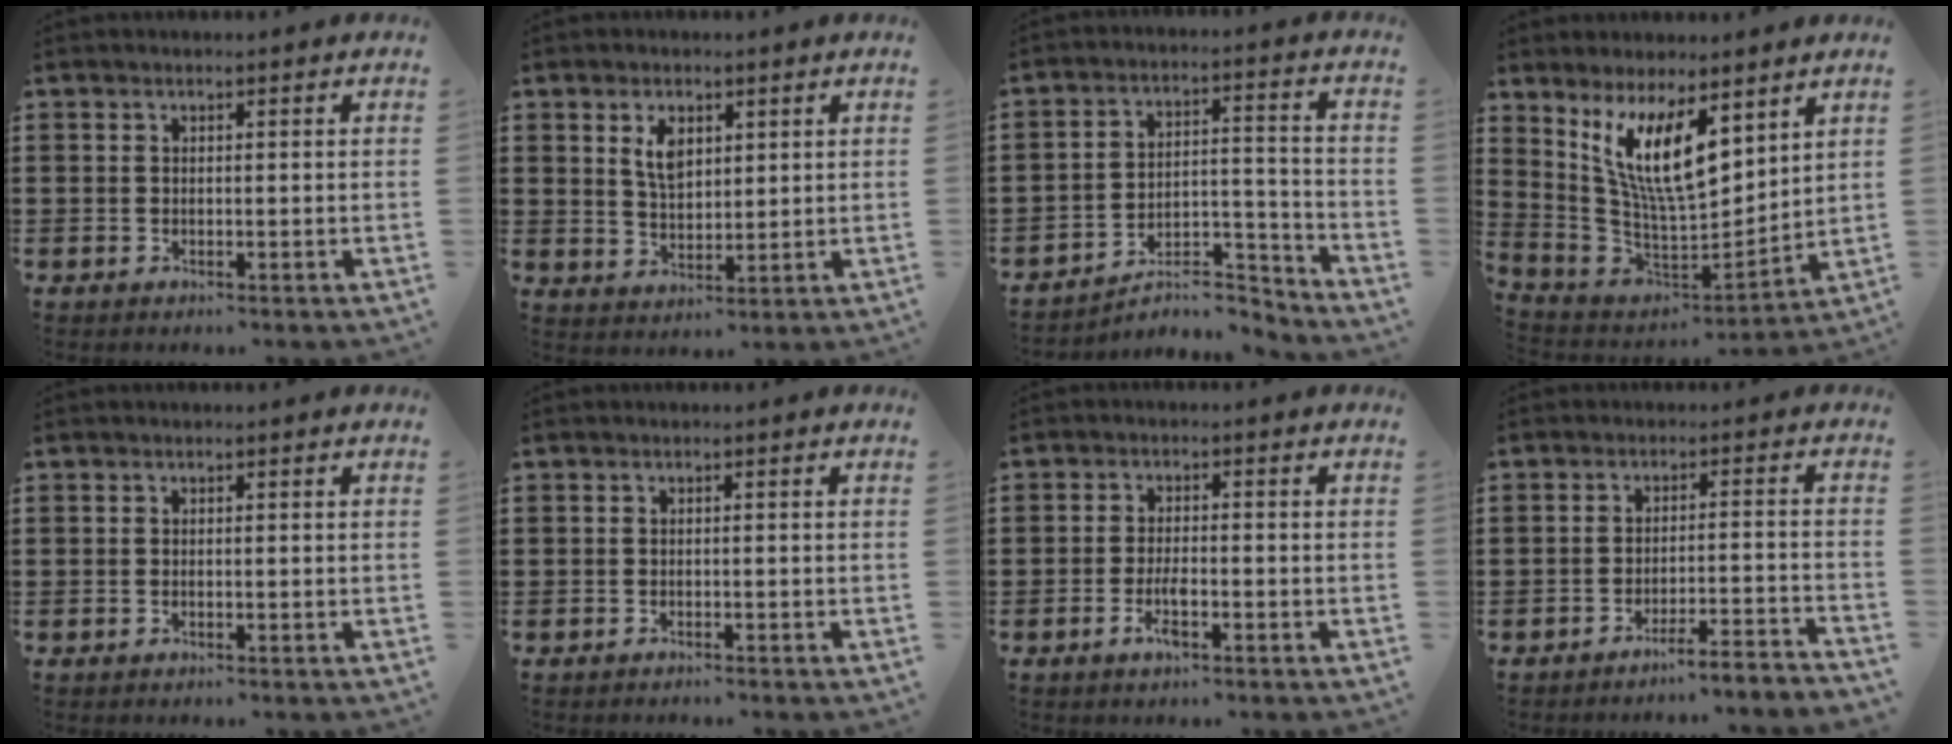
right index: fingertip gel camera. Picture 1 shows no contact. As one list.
[{"total": 4.8, "force": [2.2, 2.6, 3.3], "torque": [-0.067, 0.005, 0.037]}, {"total": 6.5, "force": [-5.8, 1.4, 2.4], "torque": [-0.036, 0.008, -0.112]}, {"total": 12.0, "force": [6.2, 4.0, 9.5], "torque": [-0.207, -0.027, 0.115]}, {"total": 0.0}, {"total": 0.6, "force": [-0.6, 0.1, 0.1], "torque": [-0.003, -0.002, -0.012]}, {"total": 3.6, "force": [-1.6, 1.1, 3.1], "torque": [-0.066, 0.000, -0.032]}, {"total": 3.6, "force": [-3.4, -0.6, 1.1], "torque": [-0.020, -0.009, -0.069]}]